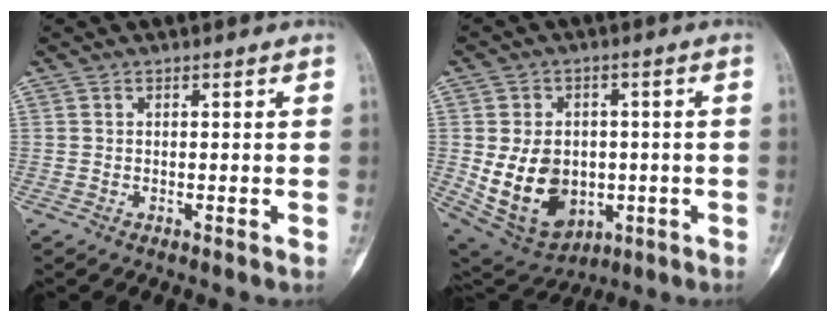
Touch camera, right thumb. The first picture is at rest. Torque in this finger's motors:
{"motor_torque": [-0.07, 1.10, 0.57, 0.60, 0.13]}